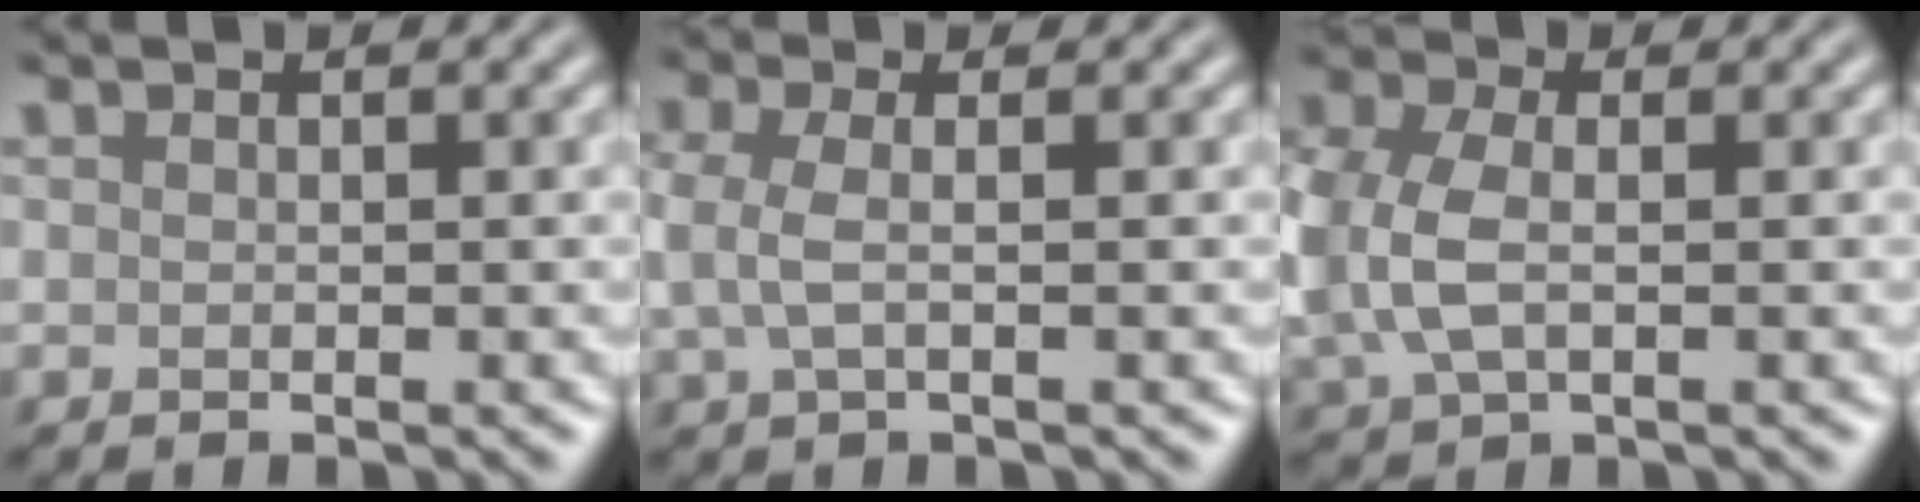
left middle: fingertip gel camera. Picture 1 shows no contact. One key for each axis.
{"total": 2.8, "fx": 0.2, "fy": 1.3, "fz": 2.4, "tx": -0.061, "ty": 0.004, "tz": -0.002}
{"total": 6.3, "fx": -0.2, "fy": 4.2, "fz": 4.8, "tx": -0.139, "ty": 0.000, "tz": -0.010}